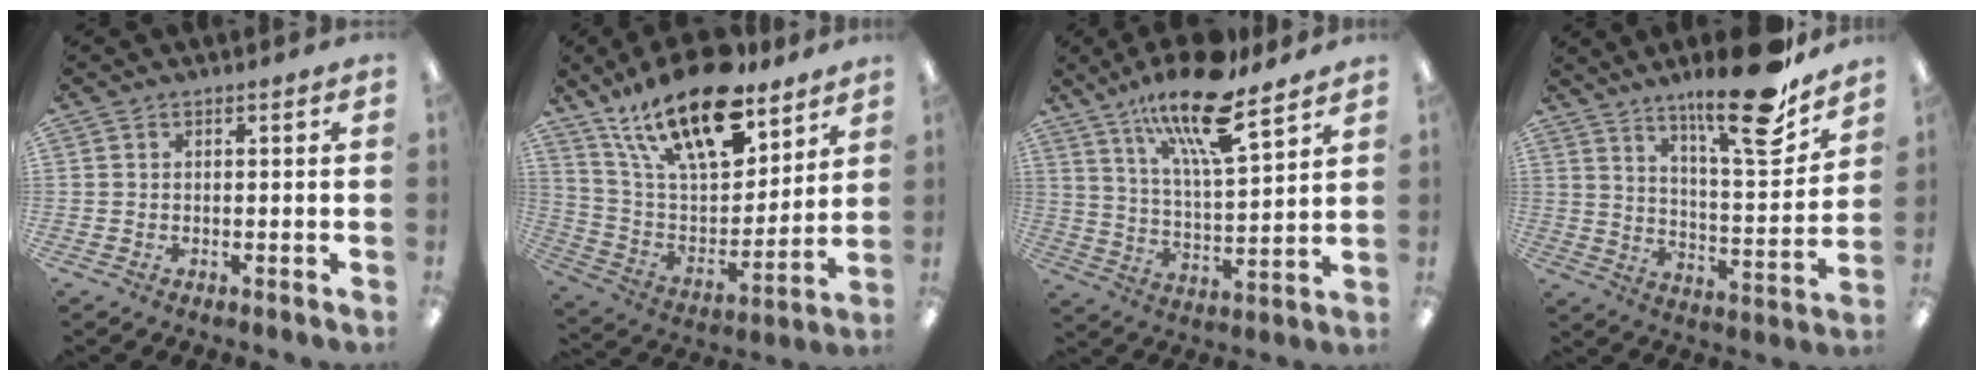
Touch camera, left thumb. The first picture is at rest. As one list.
[{"total": 22.5, "force": [15.5, 8.9, 13.7], "torque": [-0.271, -0.085, 0.268]}, {"total": 17.9, "force": [13.0, 4.3, 11.5], "torque": [-0.203, -0.069, 0.213]}, {"total": 19.0, "force": [14.3, 3.8, 11.9], "torque": [-0.187, -0.093, 0.227]}]